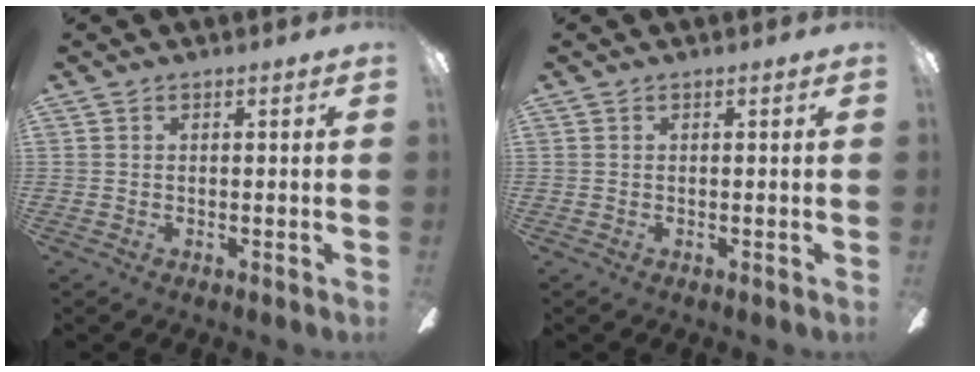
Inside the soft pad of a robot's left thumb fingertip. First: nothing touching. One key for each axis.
{"total": 0.0}